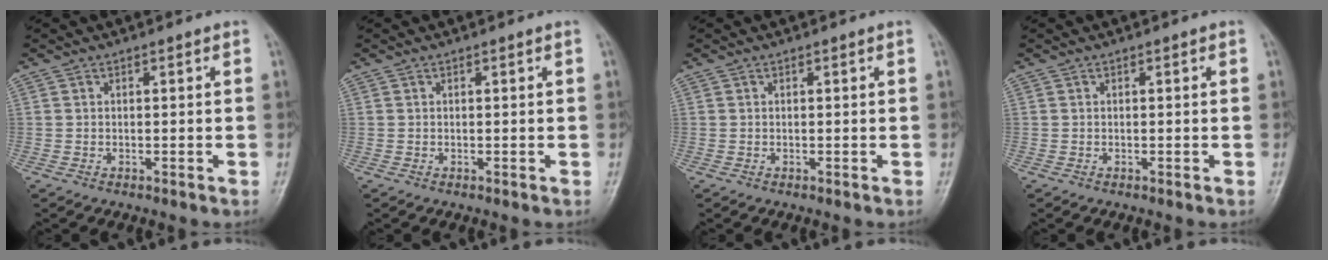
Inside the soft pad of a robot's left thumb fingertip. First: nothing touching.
{"total": 0.0}
{"total": 0.0}
{"total": 0.0}